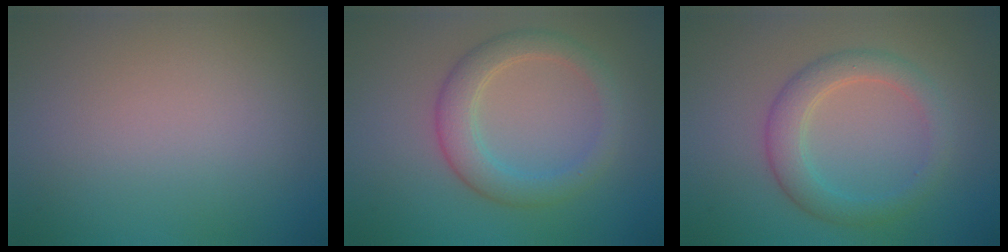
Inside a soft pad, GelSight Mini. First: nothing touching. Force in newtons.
{"total": 3.7, "press": 3.7, "slide": 0.3}
{"total": 3.5, "press": 3.5, "slide": 0.4}